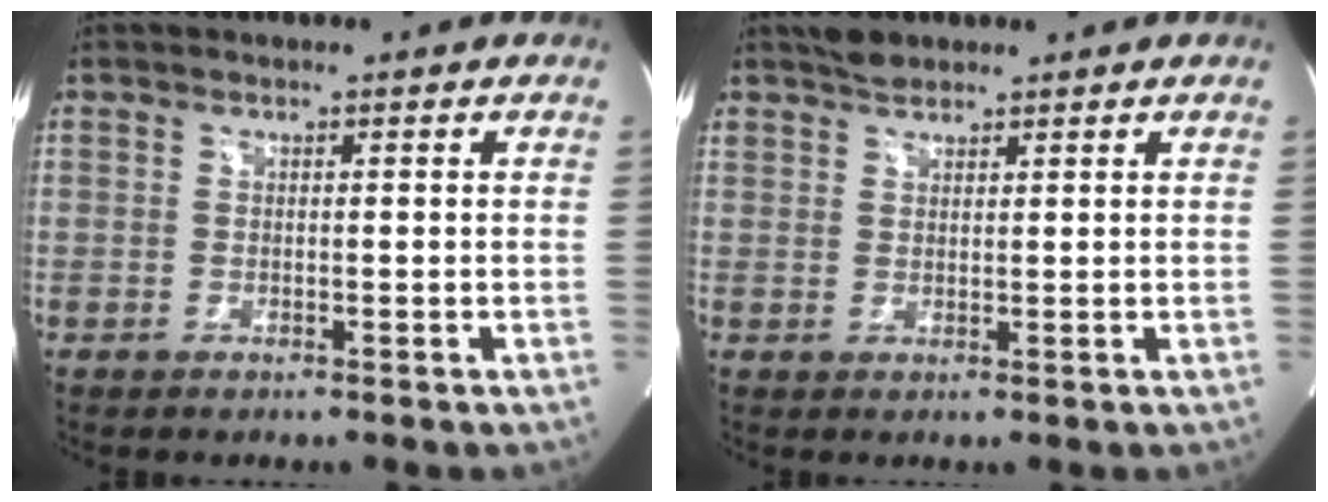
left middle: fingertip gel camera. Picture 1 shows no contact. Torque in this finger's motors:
{"motor_torque": [0.08, 0.01, -0.03, 0.03]}